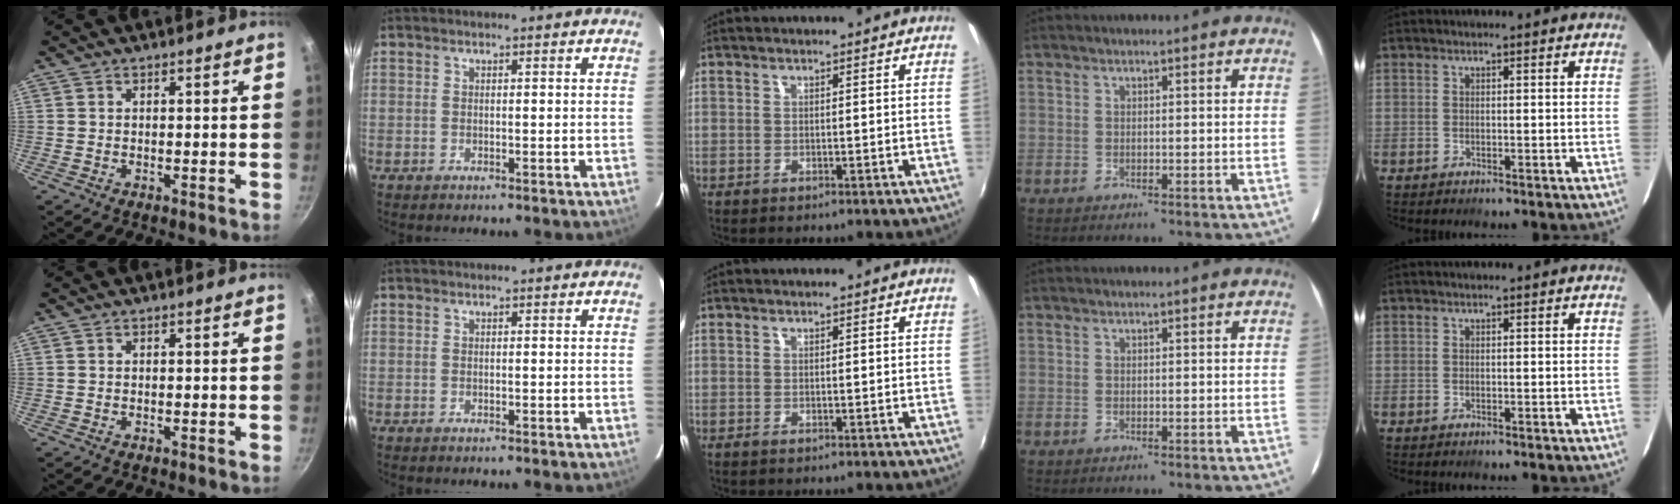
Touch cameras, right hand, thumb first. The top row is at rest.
{}